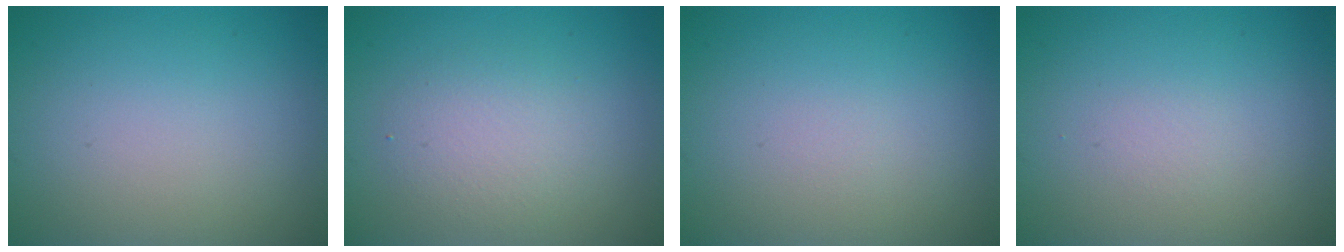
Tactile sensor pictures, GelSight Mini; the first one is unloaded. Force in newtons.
{"total": 2.9, "press": 2.9, "slide": 0.2}
{"total": 0.0}
{"total": 0.6, "press": 0.6, "slide": 0.1}